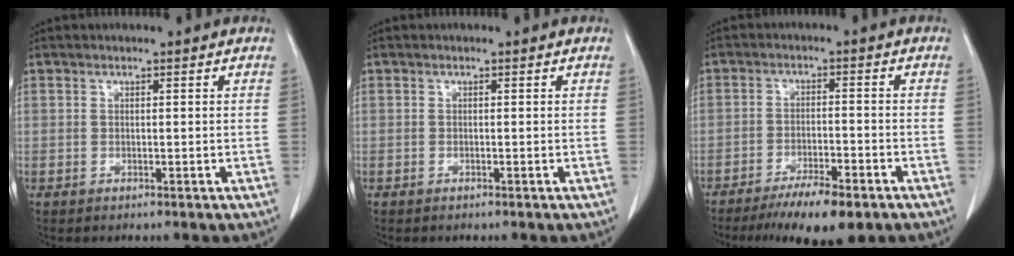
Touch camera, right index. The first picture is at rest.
{"total": 0.0}
{"total": 8.7, "force": [-6.2, 1.6, 5.9], "torque": [-0.092, -0.015, -0.098]}